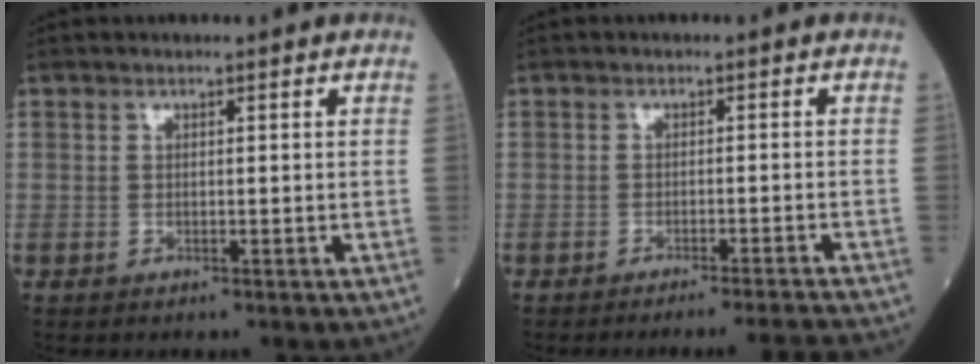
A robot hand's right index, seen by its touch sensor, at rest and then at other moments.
{"total": 6.6, "force": [-6.2, -2.0, 1.3], "torque": [-0.002, -0.011, -0.081]}